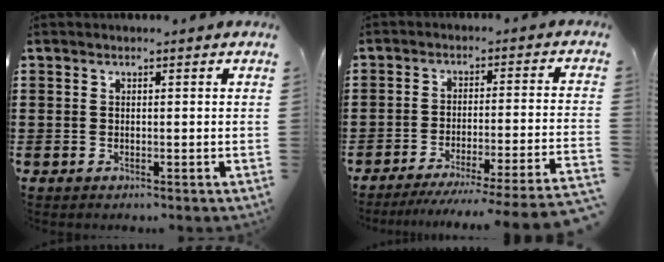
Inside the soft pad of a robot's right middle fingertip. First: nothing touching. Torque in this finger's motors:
{"motor_torque": [1.26, 0.23, 0.70, 0.13]}